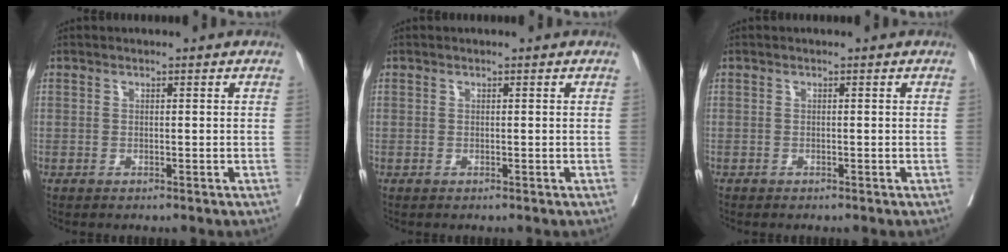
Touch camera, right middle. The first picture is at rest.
{"total": 0.0}
{"total": 0.0}